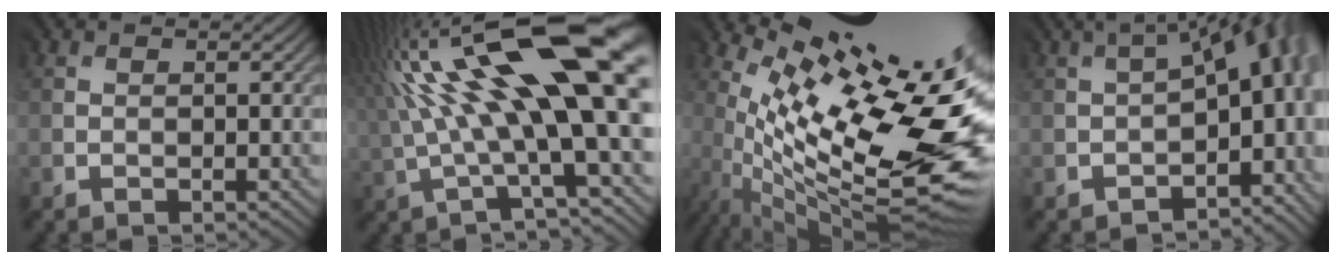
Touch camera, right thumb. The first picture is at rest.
{"total": 17.9, "force": [3.0, 4.5, 17.0], "torque": [-0.290, 0.028, 0.069]}
{"total": 14.8, "force": [1.8, 3.5, 14.2], "torque": [-0.228, 0.000, 0.062]}
{"total": 10.2, "force": [-3.4, 5.1, 8.2], "torque": [-0.091, -0.013, -0.035]}